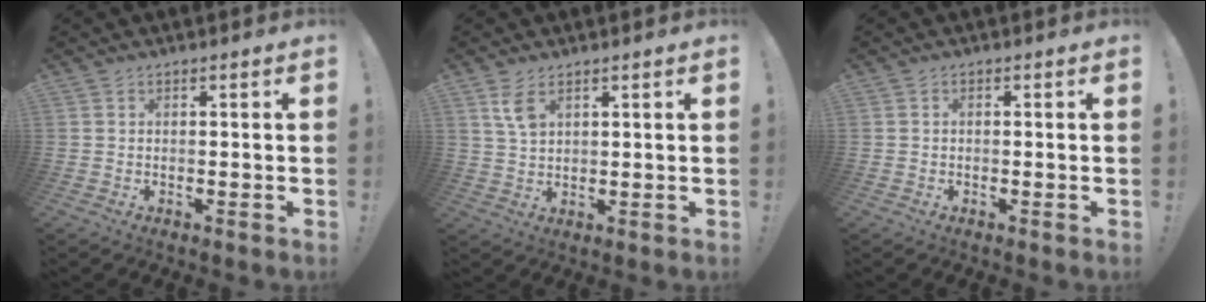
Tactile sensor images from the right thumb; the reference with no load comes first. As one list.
[{"total": 5.6, "force": [2.9, 2.8, 3.8], "torque": [-0.062, -0.012, 0.052]}, {"total": 0.6, "force": [-0.4, 0.2, 0.3], "torque": [-0.006, 0.000, -0.008]}]